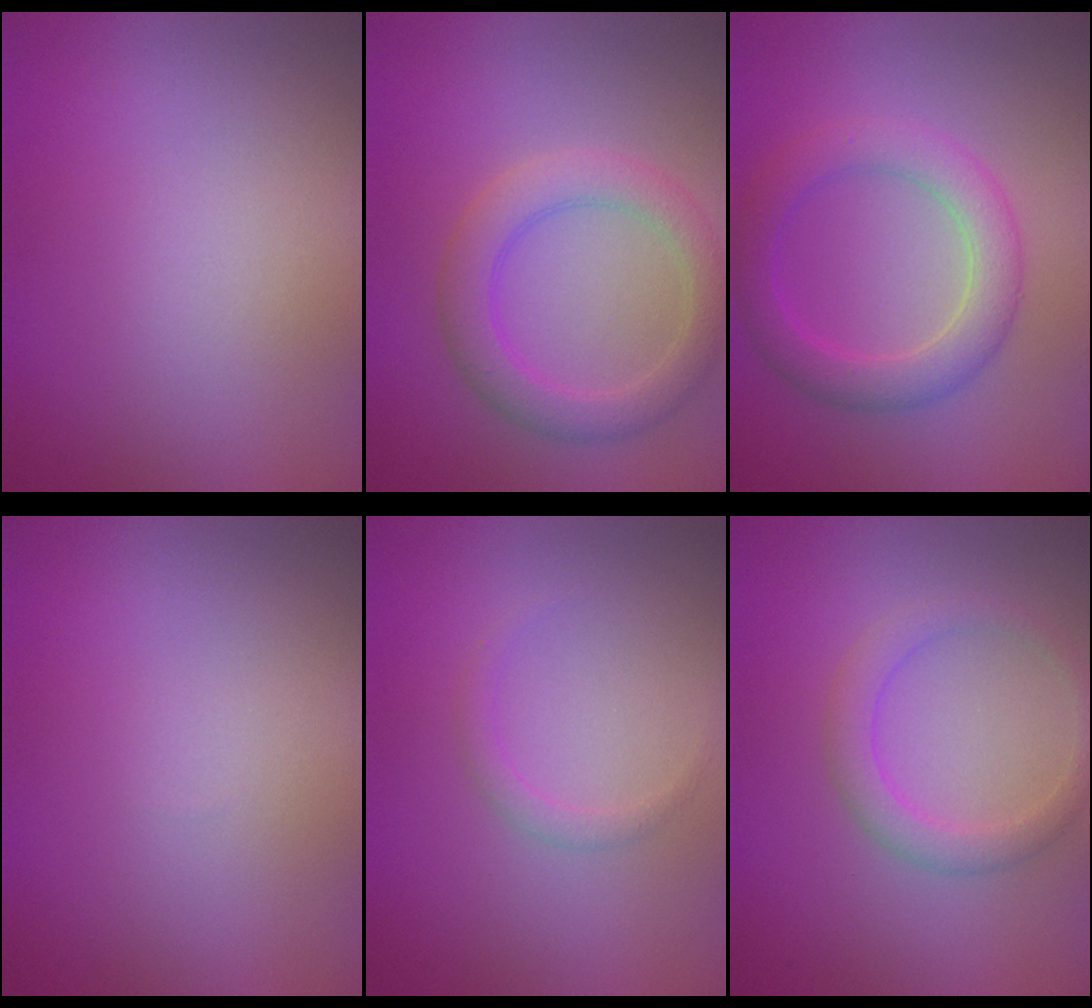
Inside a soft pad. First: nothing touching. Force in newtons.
{"total": 3.8, "press": 3.8, "slide": 0.3}
{"total": 4.1, "press": 4.0, "slide": 0.2}
{"total": 0.0}
{"total": 1.0, "press": 1.0, "slide": 0.0}
{"total": 2.3, "press": 2.3, "slide": 0.0}